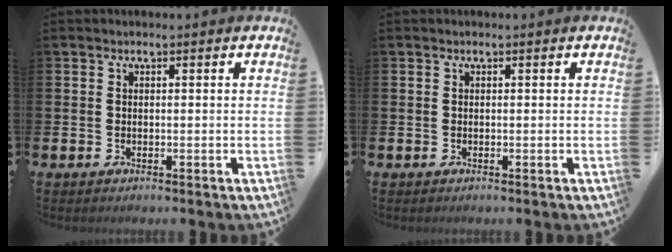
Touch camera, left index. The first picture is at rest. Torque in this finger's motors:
{"motor_torque": [-0.10, 0.08, 0.00, -0.01]}